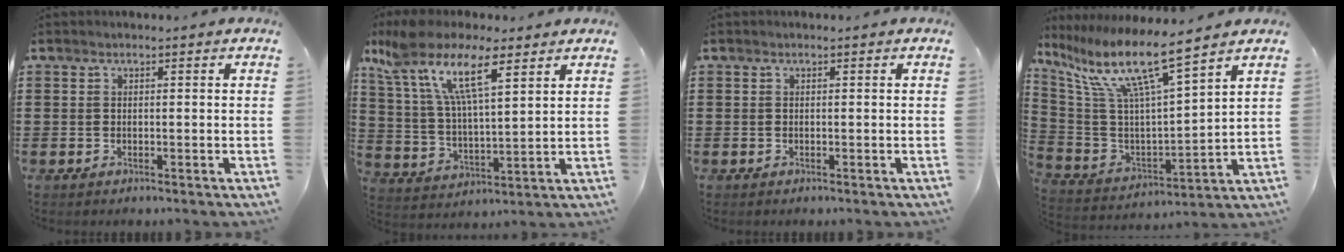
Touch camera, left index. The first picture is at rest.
{"total": 12.3, "force": [7.6, 3.7, 8.9], "torque": [-0.205, -0.024, 0.134]}
{"total": 0.0}
{"total": 12.1, "force": [8.2, 1.7, 8.7], "torque": [-0.194, -0.047, 0.135]}